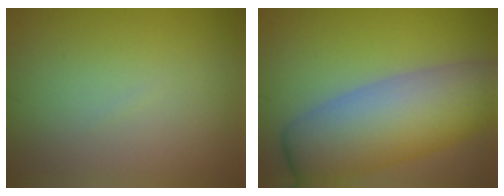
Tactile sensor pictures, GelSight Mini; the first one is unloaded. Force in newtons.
{"total": 9.9, "press": 9.9, "slide": 0.5}